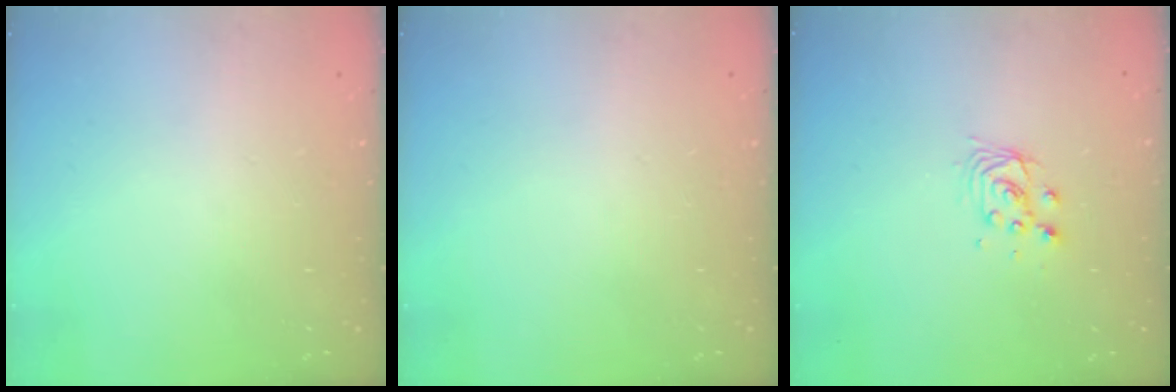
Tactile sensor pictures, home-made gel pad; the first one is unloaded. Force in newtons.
{"total": 0.0}
{"total": 5.3, "press": 5.3, "slide": 0.4}